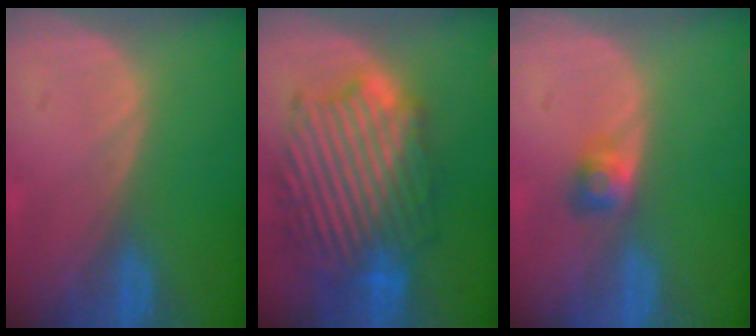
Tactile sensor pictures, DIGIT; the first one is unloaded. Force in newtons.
{"total": 12.7, "press": 12.6, "slide": 1.1}
{"total": 2.6, "press": 2.4, "slide": 1.0}